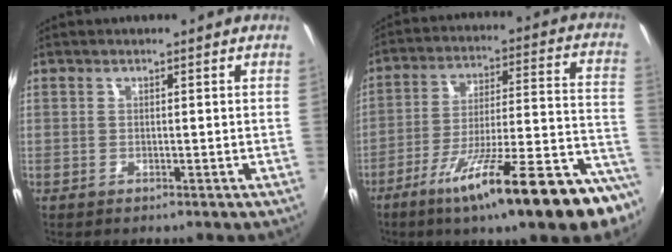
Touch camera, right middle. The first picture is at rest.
{"total": 24.3, "force": [-16.2, 2.2, 17.9], "torque": [-0.261, -0.054, -0.249]}